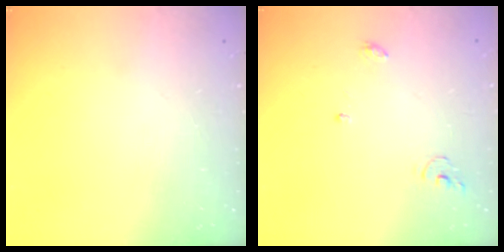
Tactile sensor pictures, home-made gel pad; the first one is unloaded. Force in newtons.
{"total": 4.1, "press": 4.0, "slide": 0.3}